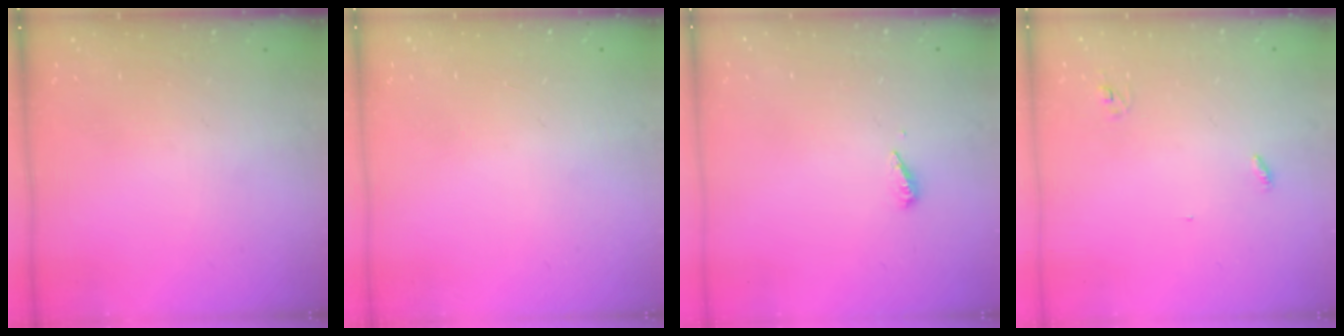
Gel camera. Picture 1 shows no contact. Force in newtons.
{"total": 0.9, "press": 0.9, "slide": 0.0}
{"total": 2.8, "press": 2.8, "slide": 0.2}
{"total": 2.8, "press": 2.8, "slide": 0.2}